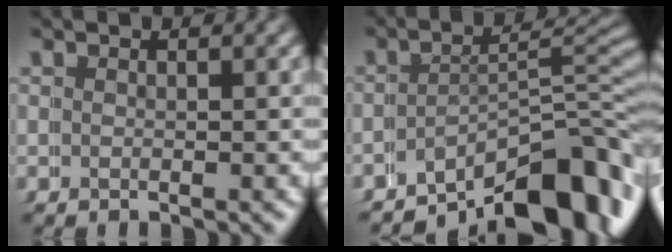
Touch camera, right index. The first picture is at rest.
{"total": 9.8, "force": [-6.6, 3.4, 6.4], "torque": [-0.077, -0.019, -0.097]}